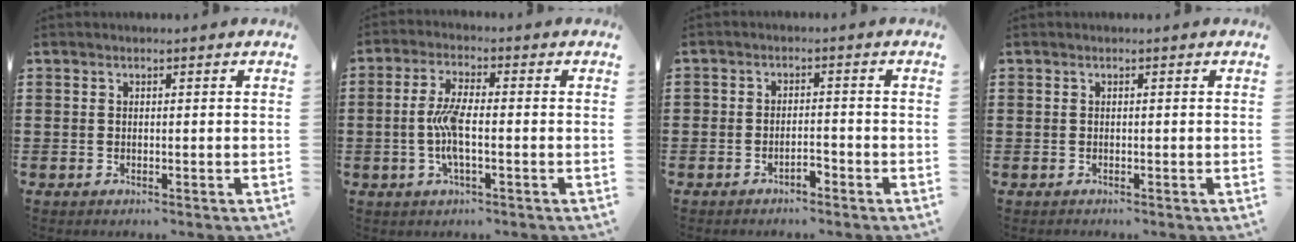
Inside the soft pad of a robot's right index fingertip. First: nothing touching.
{"total": 5.7, "force": [-1.0, 1.4, 5.5], "torque": [-0.126, -0.006, -0.029]}
{"total": 2.1, "force": [-1.8, 0.6, 0.8], "torque": [-0.020, 0.002, -0.036]}
{"total": 0.0}